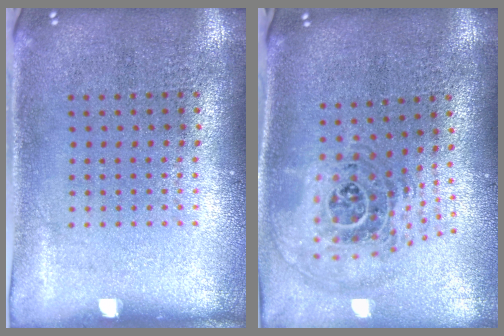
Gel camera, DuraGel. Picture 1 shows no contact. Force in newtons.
{"total": 1.7, "press": 1.4, "slide": 0.9}